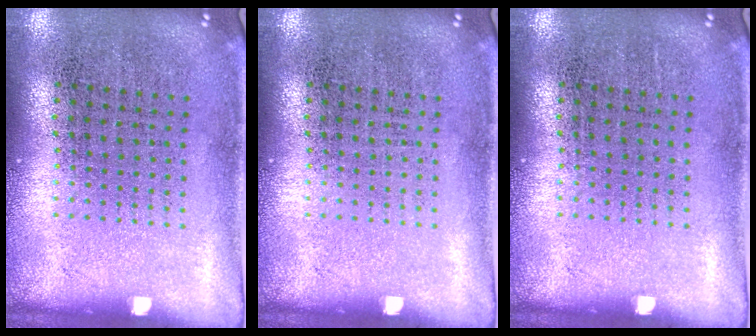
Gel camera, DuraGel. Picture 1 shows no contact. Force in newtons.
{"total": 0.0}
{"total": 0.0}